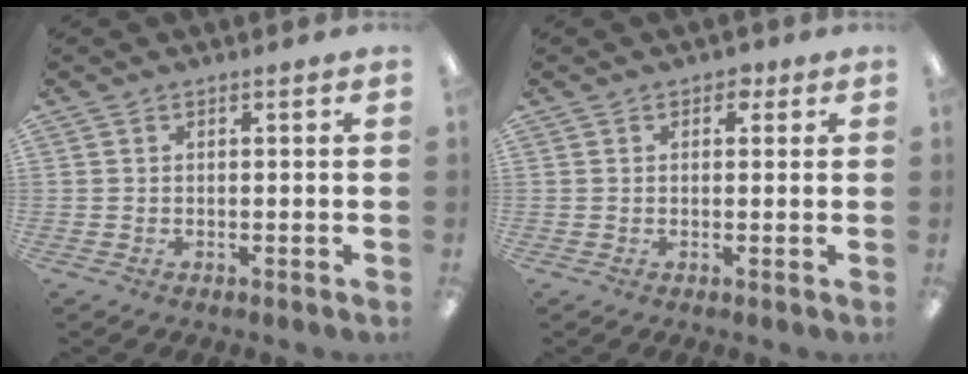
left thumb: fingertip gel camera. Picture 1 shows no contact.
{"total": 2.2, "force": [1.1, 1.5, 1.1], "torque": [-0.005, -0.002, 0.017]}